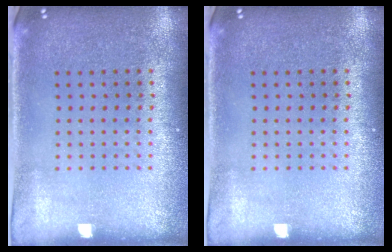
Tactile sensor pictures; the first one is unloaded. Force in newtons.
{"total": 0.0}